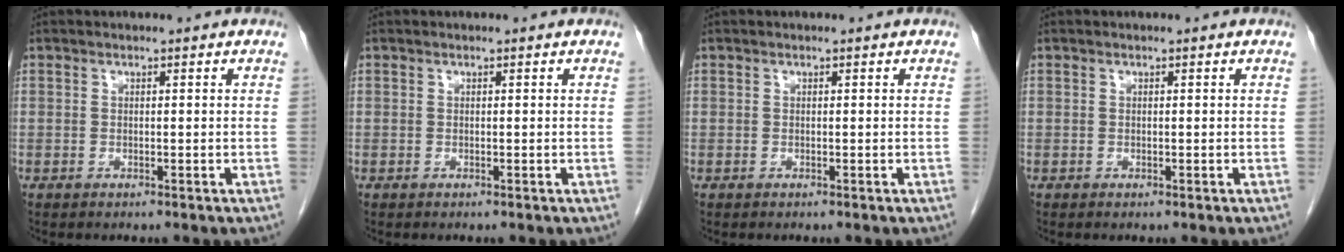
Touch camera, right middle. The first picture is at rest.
{"total": 0.0}
{"total": 0.0}
{"total": 0.0}